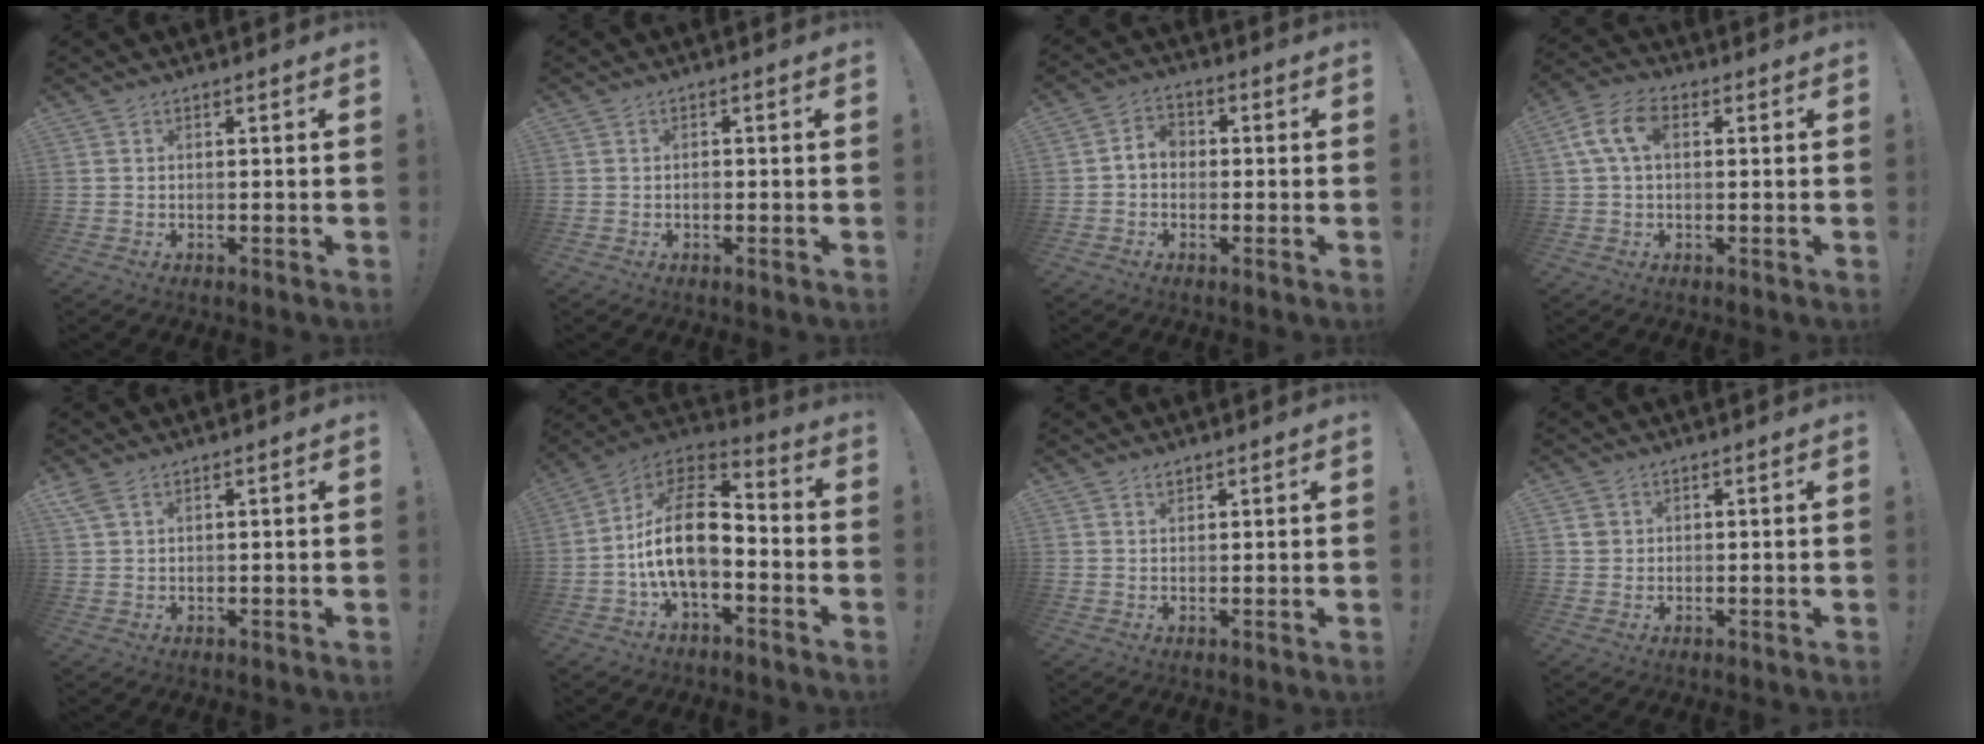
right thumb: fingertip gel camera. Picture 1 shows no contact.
{"total": 1.0, "force": [-0.6, 0.6, 0.5], "torque": [-0.007, 0.002, -0.012]}
{"total": 4.7, "force": [-0.7, 3.7, 2.8], "torque": [-0.060, 0.019, -0.010]}
{"total": 9.3, "force": [2.2, 5.6, 7.0], "torque": [-0.151, 0.009, 0.042]}
{"total": 3.0, "force": [1.8, 1.2, 2.0], "torque": [-0.051, 0.000, 0.036]}
{"total": 17.0, "force": [-2.6, 9.4, 14.0], "torque": [-0.258, 0.018, -0.042]}
{"total": 1.3, "force": [1.1, 0.7, 0.4], "torque": [0.003, -0.005, 0.018]}
{"total": 2.2, "force": [0.8, 1.9, 0.5], "torque": [-0.005, 0.003, 0.015]}